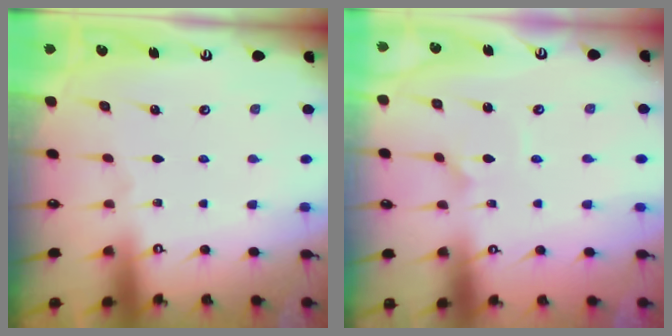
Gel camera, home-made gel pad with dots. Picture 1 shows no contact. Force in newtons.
{"total": 2.5, "press": 2.4, "slide": 0.4}